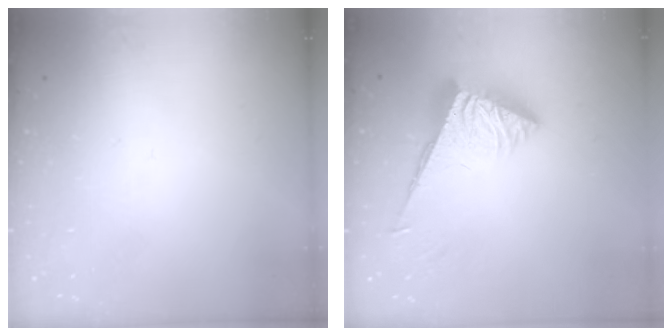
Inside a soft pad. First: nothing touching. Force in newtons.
{"total": 7.0, "press": 7.0, "slide": 0.4}